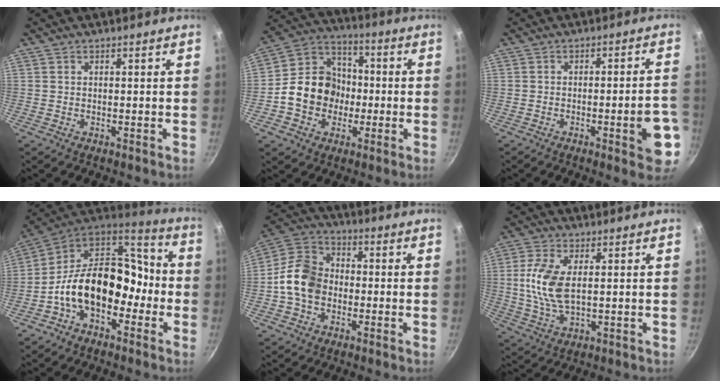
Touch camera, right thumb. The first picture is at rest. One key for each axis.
{"total": 14.1, "fx": -2.3, "fy": 12.0, "fz": 7.0, "tx": -0.087, "ty": 0.038, "tz": -0.055}
{"total": 9.1, "fx": -3.3, "fy": 2.3, "fz": 8.2, "tx": -0.084, "ty": 0.023, "tz": -0.038}
{"total": 19.4, "fx": -4.7, "fy": 13.0, "fz": 13.6, "tx": -0.181, "ty": 0.073, "tz": -0.096}
{"total": 11.6, "fx": -1.8, "fy": 8.9, "fz": 7.1, "tx": -0.108, "ty": 0.029, "tz": -0.054}
{"total": 9.7, "fx": 1.3, "fy": 4.8, "fz": 8.4, "tx": -0.172, "ty": -0.002, "tz": 0.027}